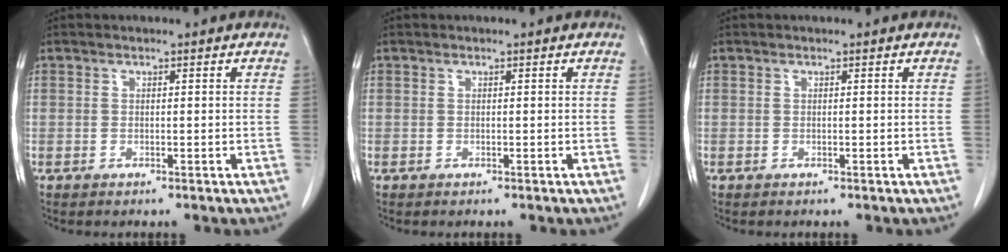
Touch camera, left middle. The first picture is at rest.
{"total": 0.0}
{"total": 0.0}